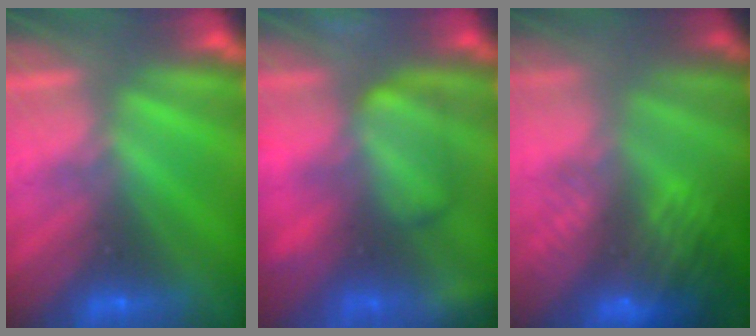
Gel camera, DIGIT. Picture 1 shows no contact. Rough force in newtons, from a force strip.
{"total": 6.9}
{"total": 7.8}